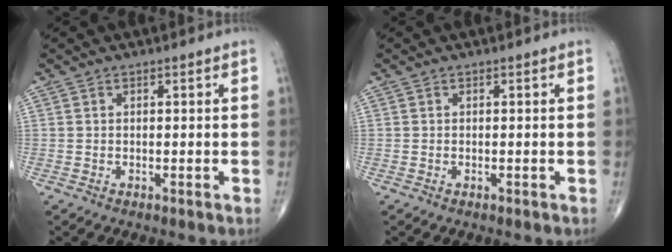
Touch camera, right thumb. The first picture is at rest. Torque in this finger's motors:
{"motor_torque": [0.23, -0.60, -0.33, -0.24, -0.01]}